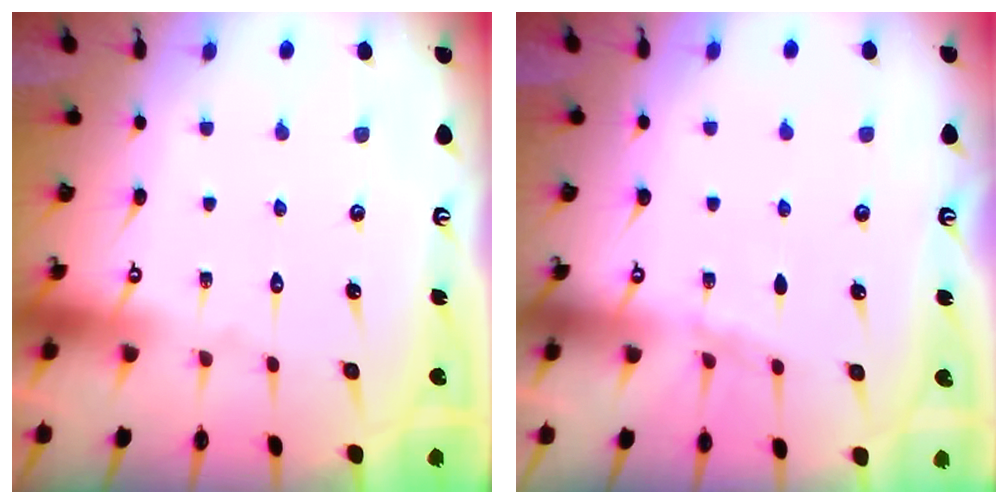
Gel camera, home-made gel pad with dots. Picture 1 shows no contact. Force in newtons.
{"total": 2.1, "press": 2.0, "slide": 0.3}